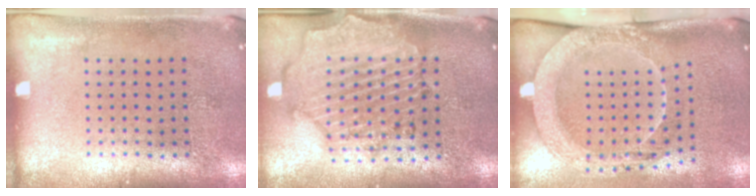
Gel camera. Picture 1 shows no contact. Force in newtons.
{"total": 1.6, "press": 1.6, "slide": 0.4}
{"total": 2.1, "press": 2.0, "slide": 0.5}